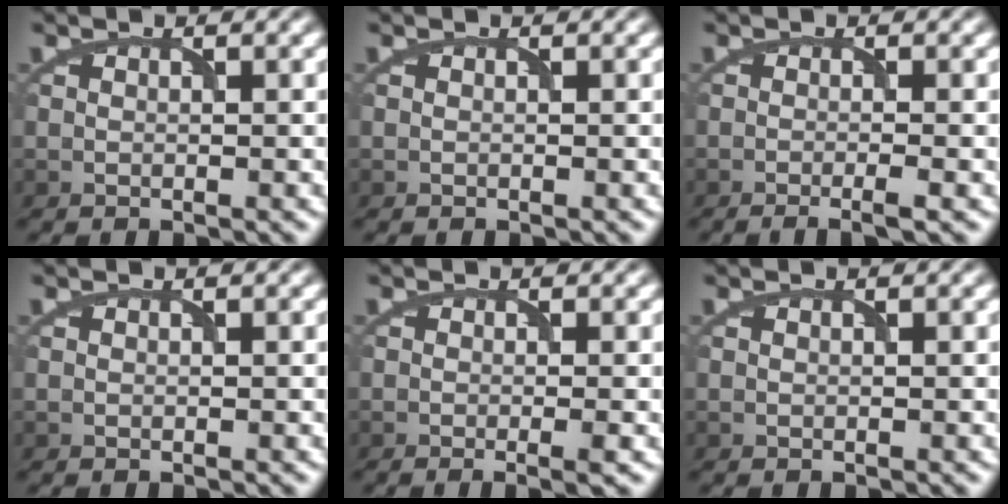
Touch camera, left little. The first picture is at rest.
{"total": 0.0}
{"total": 2.2, "force": [-0.9, 0.4, 1.9], "torque": [-0.026, -0.002, -0.022]}
{"total": 0.0}
{"total": 2.2, "force": [-0.6, 0.5, 2.1], "torque": [-0.023, -0.004, -0.012]}
{"total": 0.0}